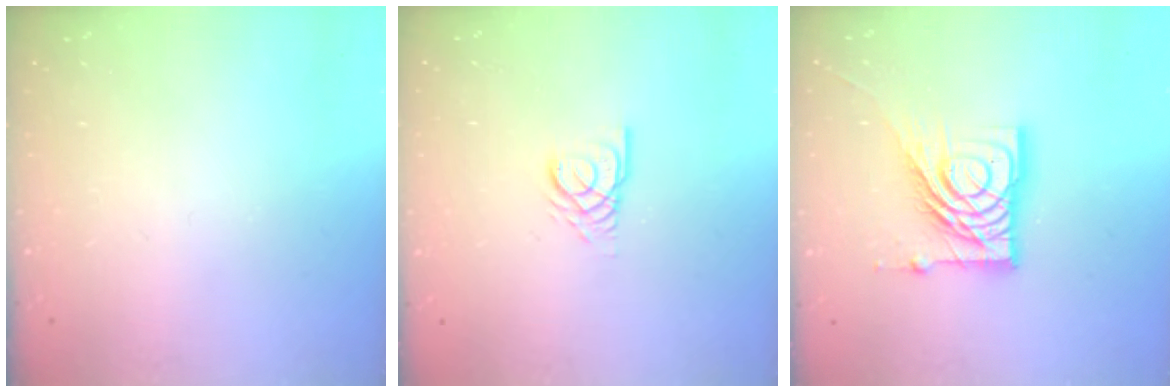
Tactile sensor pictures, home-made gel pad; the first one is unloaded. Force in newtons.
{"total": 3.0, "press": 2.9, "slide": 0.3}
{"total": 15.9, "press": 15.8, "slide": 1.4}